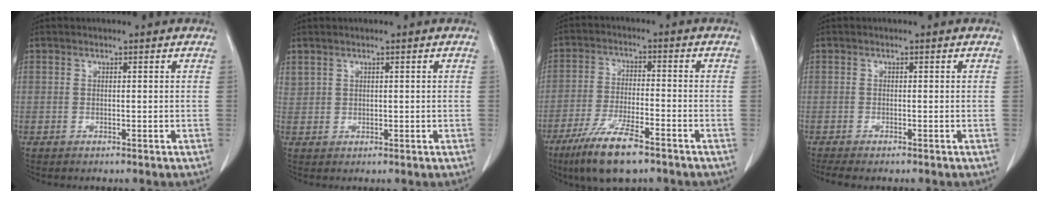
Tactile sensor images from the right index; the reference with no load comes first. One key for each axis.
{"total": 1.3, "fx": 0.9, "fy": 0.8, "fz": 0.3, "tx": -0.007, "ty": 0.009, "tz": 0.024}
{"total": 10.4, "fx": -7.0, "fy": 1.8, "fz": 7.5, "tx": -0.144, "ty": -0.022, "tz": -0.123}
{"total": 2.2, "fx": -1.8, "fy": 0.2, "fz": 1.2, "tx": -0.017, "ty": -0.006, "tz": -0.026}